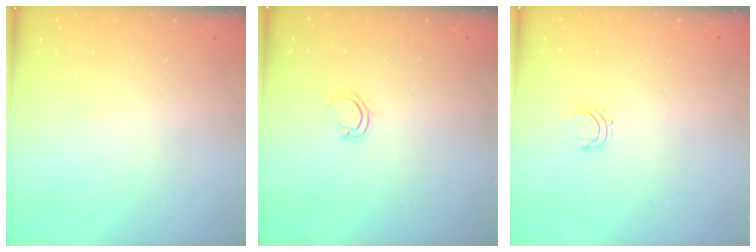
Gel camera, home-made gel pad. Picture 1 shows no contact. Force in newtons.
{"total": 3.5, "press": 3.5, "slide": 0.3}
{"total": 2.8, "press": 2.7, "slide": 0.5}